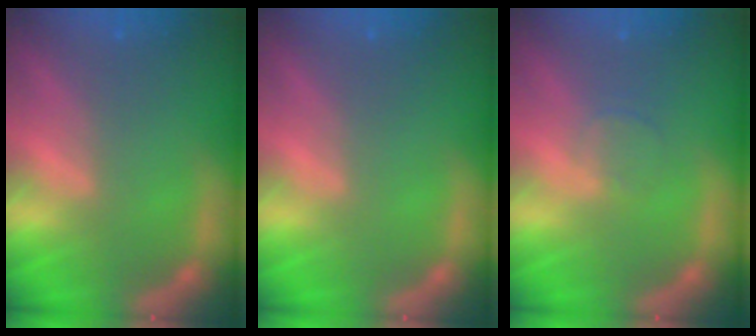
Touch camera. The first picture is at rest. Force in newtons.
{"total": 0.0}
{"total": 1.4}